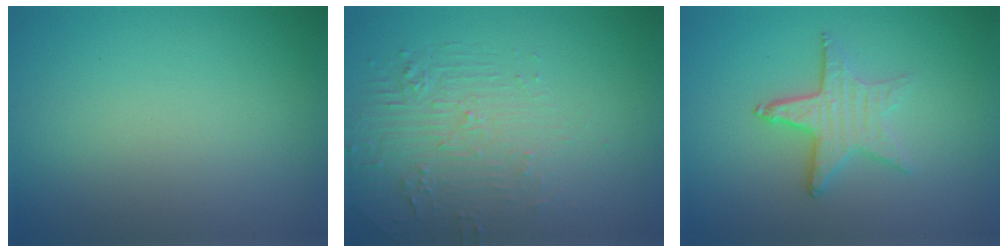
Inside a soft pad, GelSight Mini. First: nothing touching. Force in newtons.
{"total": 2.1, "press": 1.5, "slide": 1.5}
{"total": 3.6, "press": 2.9, "slide": 2.2}